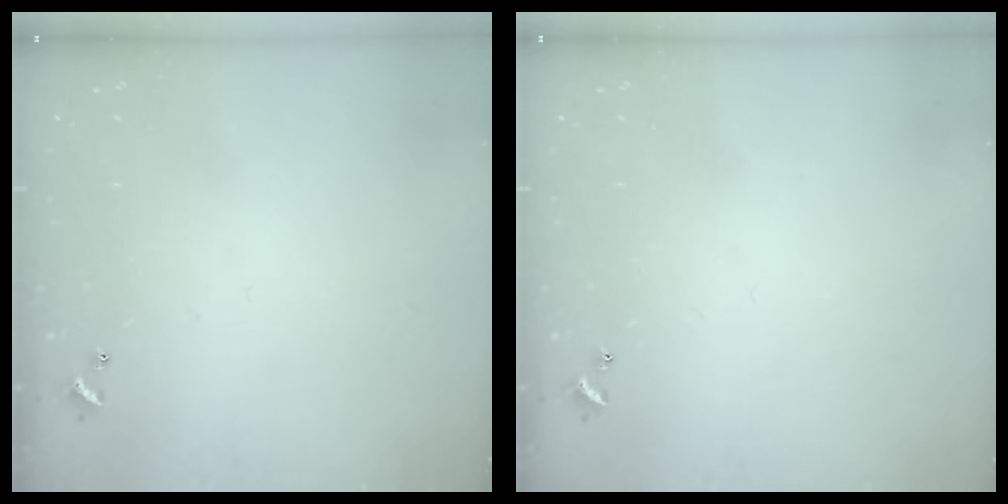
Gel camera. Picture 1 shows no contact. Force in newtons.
{"total": 0.0}